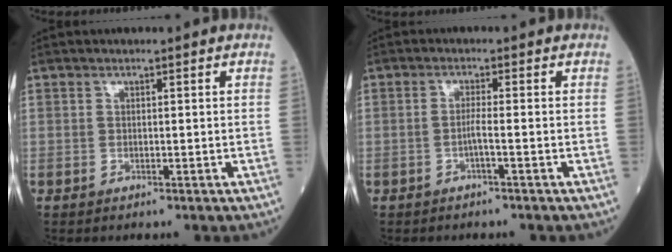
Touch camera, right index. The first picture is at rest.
{"total": 1.9, "force": [-0.8, -0.4, 1.7], "torque": [-0.032, 0.001, -0.019]}